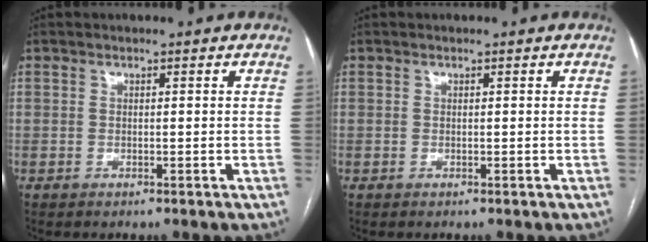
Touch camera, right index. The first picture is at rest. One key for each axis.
{"total": 0.0}